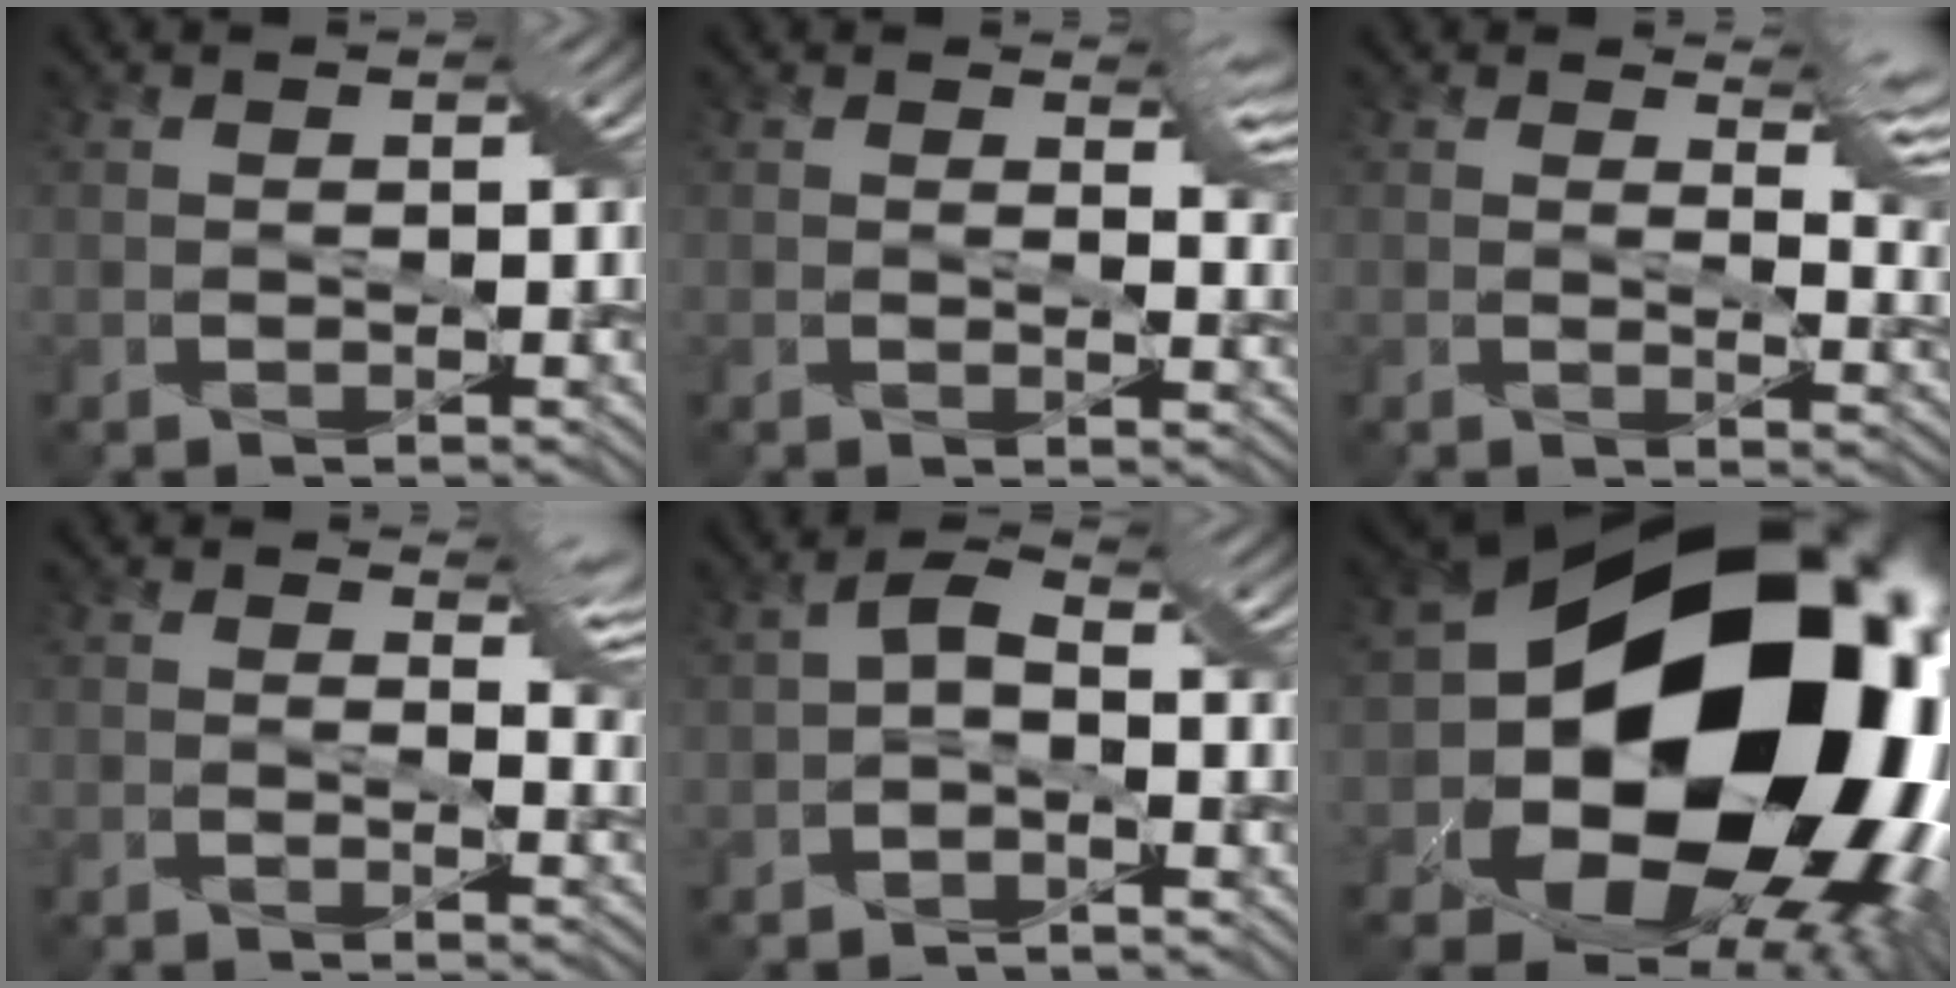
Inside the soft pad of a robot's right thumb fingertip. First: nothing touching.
{"total": 4.0, "force": [2.3, 1.5, 2.9], "torque": [-0.048, -0.007, 0.031]}
{"total": 5.1, "force": [3.0, 1.8, 3.7], "torque": [-0.070, -0.013, 0.046]}
{"total": 4.6, "force": [2.7, 1.8, 3.2], "torque": [-0.059, -0.011, 0.036]}
{"total": 2.1, "force": [-1.0, 0.6, 1.8], "torque": [-0.051, 0.006, -0.026]}
{"total": 20.5, "force": [0.7, 15.9, 13.0], "torque": [-0.289, -0.083, 0.047]}